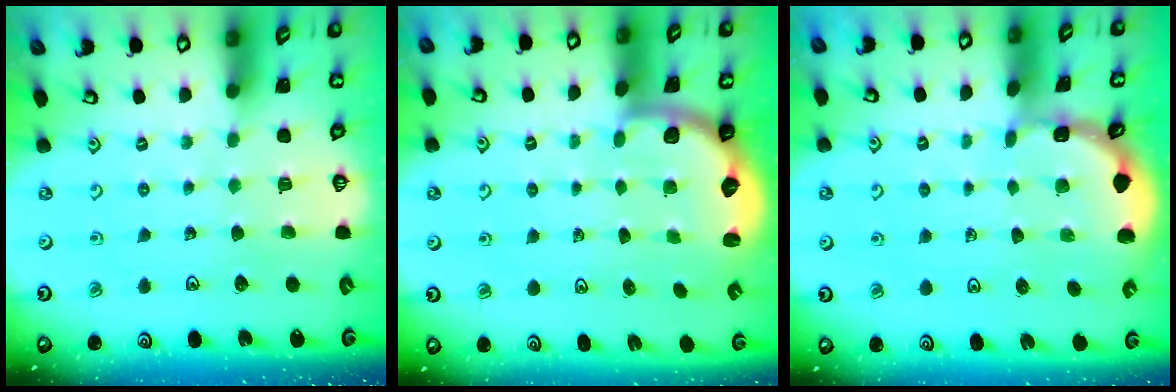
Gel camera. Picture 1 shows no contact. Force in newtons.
{"total": 2.6, "press": 2.2, "slide": 1.3}
{"total": 1.1, "press": 1.1, "slide": 0.2}